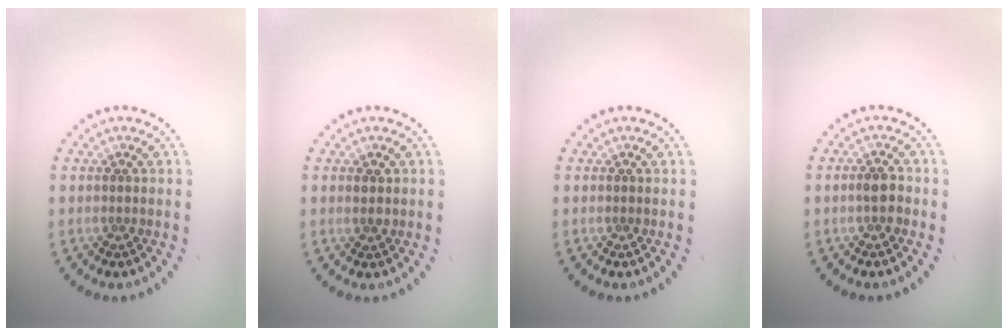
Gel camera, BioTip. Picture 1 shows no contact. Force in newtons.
{"total": 1.1, "press": 1.0, "slide": 0.3}
{"total": 0.0}
{"total": 1.7, "press": 1.6, "slide": 0.5}